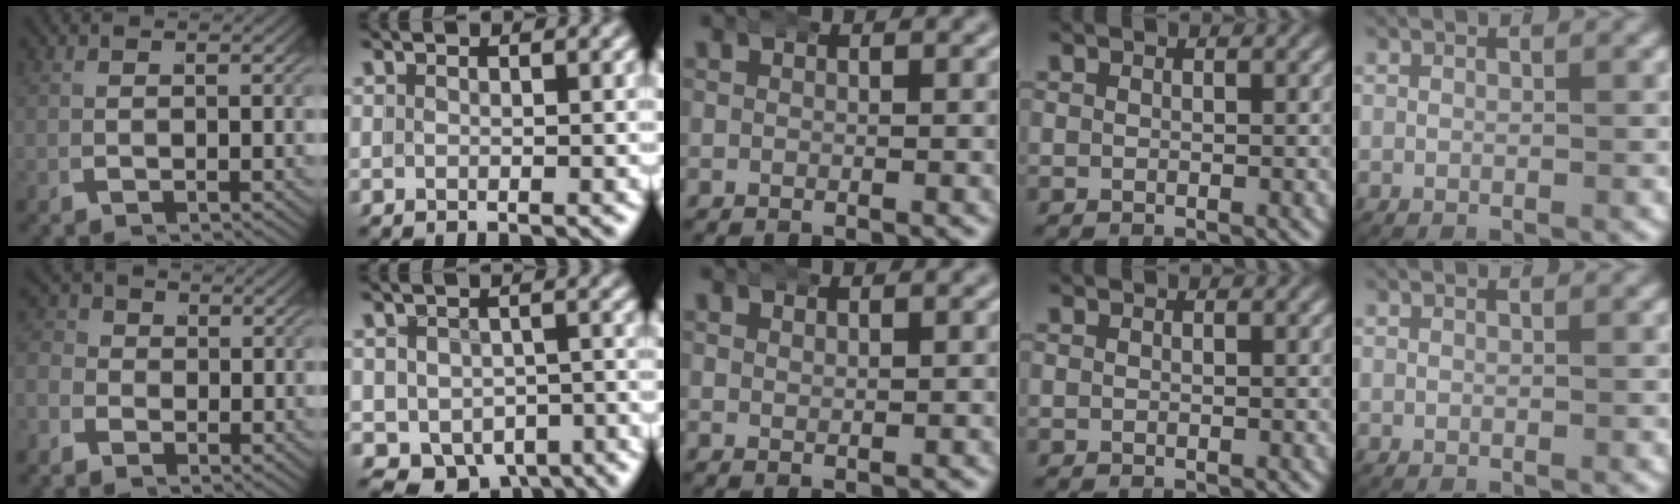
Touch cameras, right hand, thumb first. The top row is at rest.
{"thumb": {"total": 3.4, "force": [-0.5, 3.1, 1.3], "torque": [-0.024, -0.004, -0.018]}, "index": {"total": 7.6, "force": [-5.8, 4.6, 1.9], "torque": [-0.015, -0.038, -0.085]}, "middle": {"total": 0.7, "force": [0.6, 0.1, 0.3], "torque": [0.000, -0.001, 0.013]}}